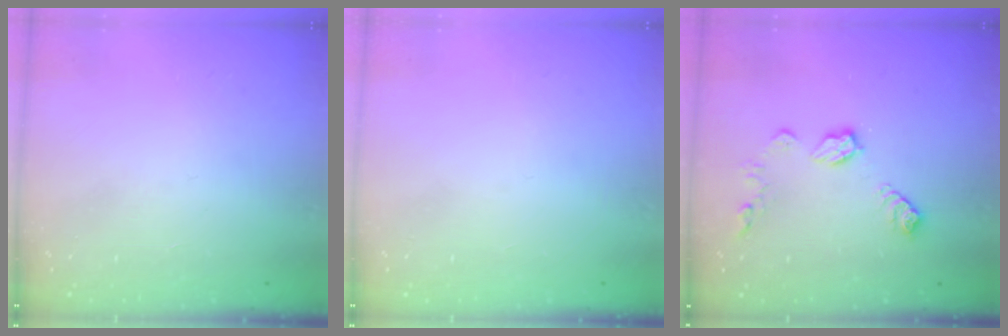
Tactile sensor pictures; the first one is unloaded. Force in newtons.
{"total": 0.0}
{"total": 9.6, "press": 9.6, "slide": 0.4}